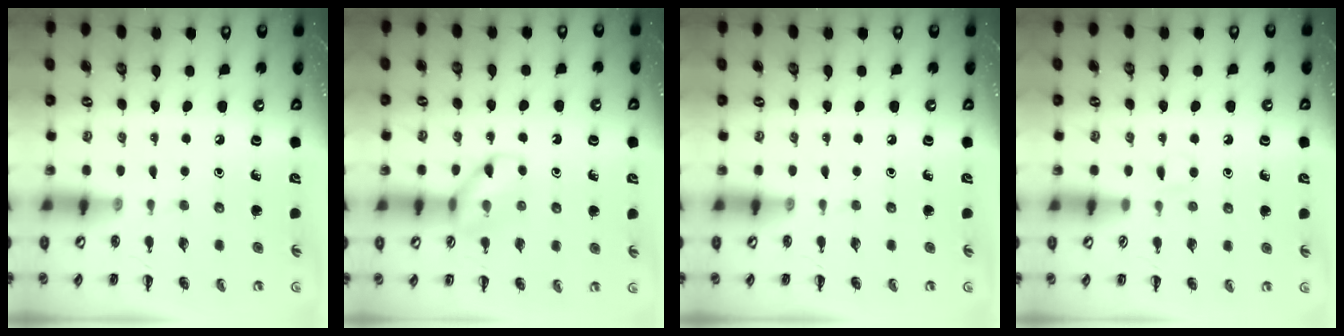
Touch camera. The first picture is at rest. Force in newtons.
{"total": 10.0, "press": 9.9, "slide": 0.7}
{"total": 0.0}
{"total": 2.9, "press": 2.7, "slide": 0.9}